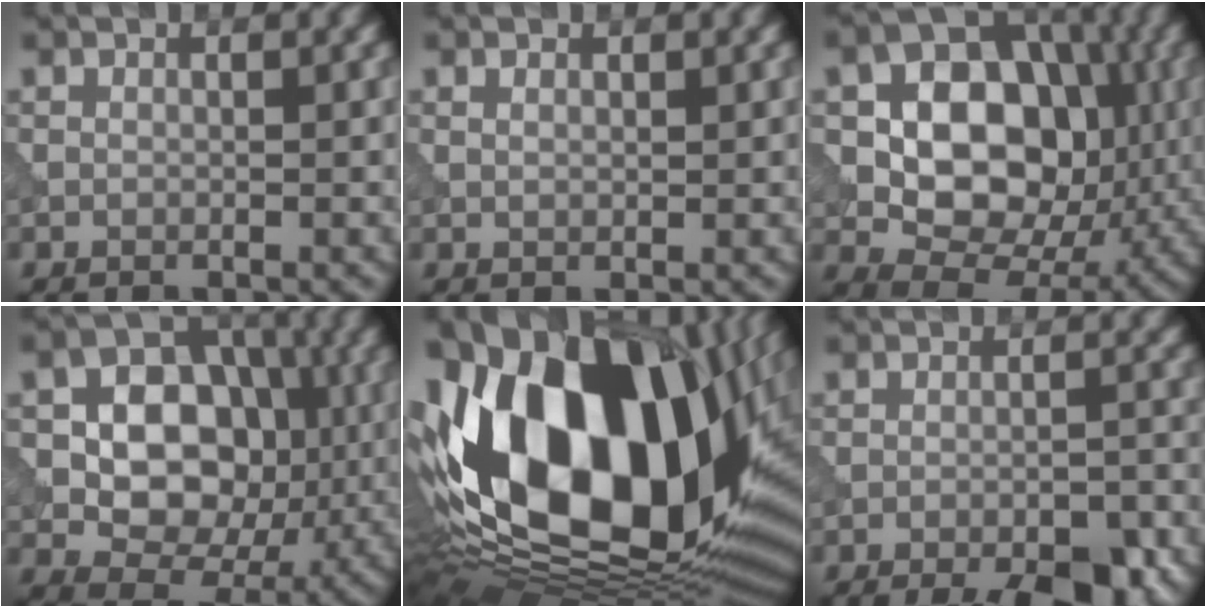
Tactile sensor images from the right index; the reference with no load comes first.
{"total": 0.5, "force": [0.3, 0.3, 0.3], "torque": [-0.007, -0.002, 0.008]}
{"total": 11.9, "force": [0.9, 8.6, 8.3], "torque": [-0.127, 0.002, 0.009]}
{"total": 9.7, "force": [0.3, 7.1, 6.7], "torque": [-0.109, 0.000, -0.001]}
{"total": 20.4, "force": [3.5, 12.5, 15.7], "torque": [-0.305, 0.012, 0.053]}
{"total": 7.2, "force": [-4.9, 1.7, 4.9], "torque": [-0.060, 0.001, -0.069]}